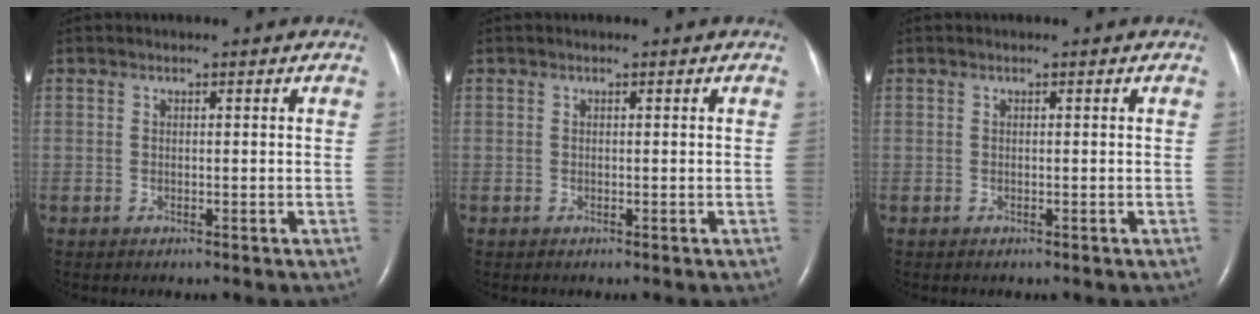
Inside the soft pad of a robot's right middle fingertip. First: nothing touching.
{"total": 0.0}
{"total": 0.0}